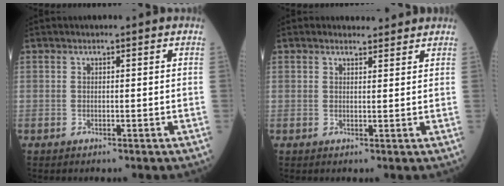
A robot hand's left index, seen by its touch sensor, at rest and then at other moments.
{"total": 2.3, "force": [2.1, 0.8, 0.0], "torque": [-0.006, 0.003, 0.028]}